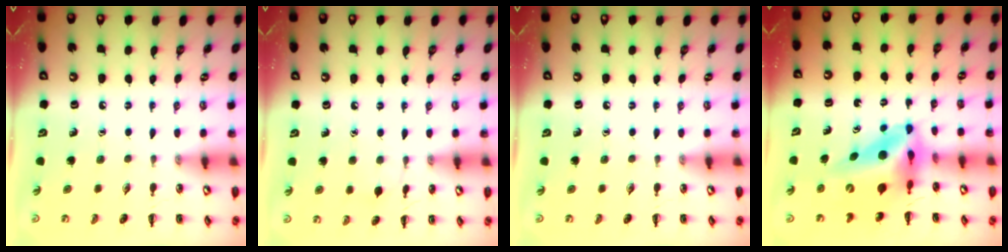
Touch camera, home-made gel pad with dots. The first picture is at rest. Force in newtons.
{"total": 5.5, "press": 5.2, "slide": 1.7}
{"total": 0.0}
{"total": 9.7, "press": 9.2, "slide": 3.0}